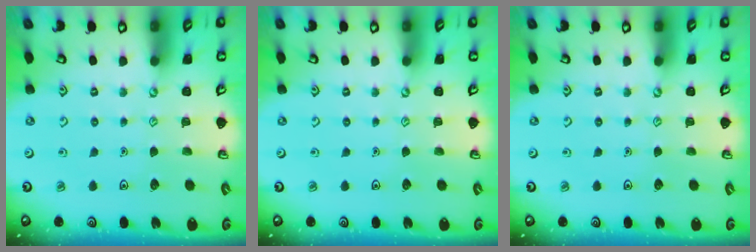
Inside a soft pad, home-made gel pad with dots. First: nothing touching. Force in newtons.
{"total": 0.0}
{"total": 0.0}